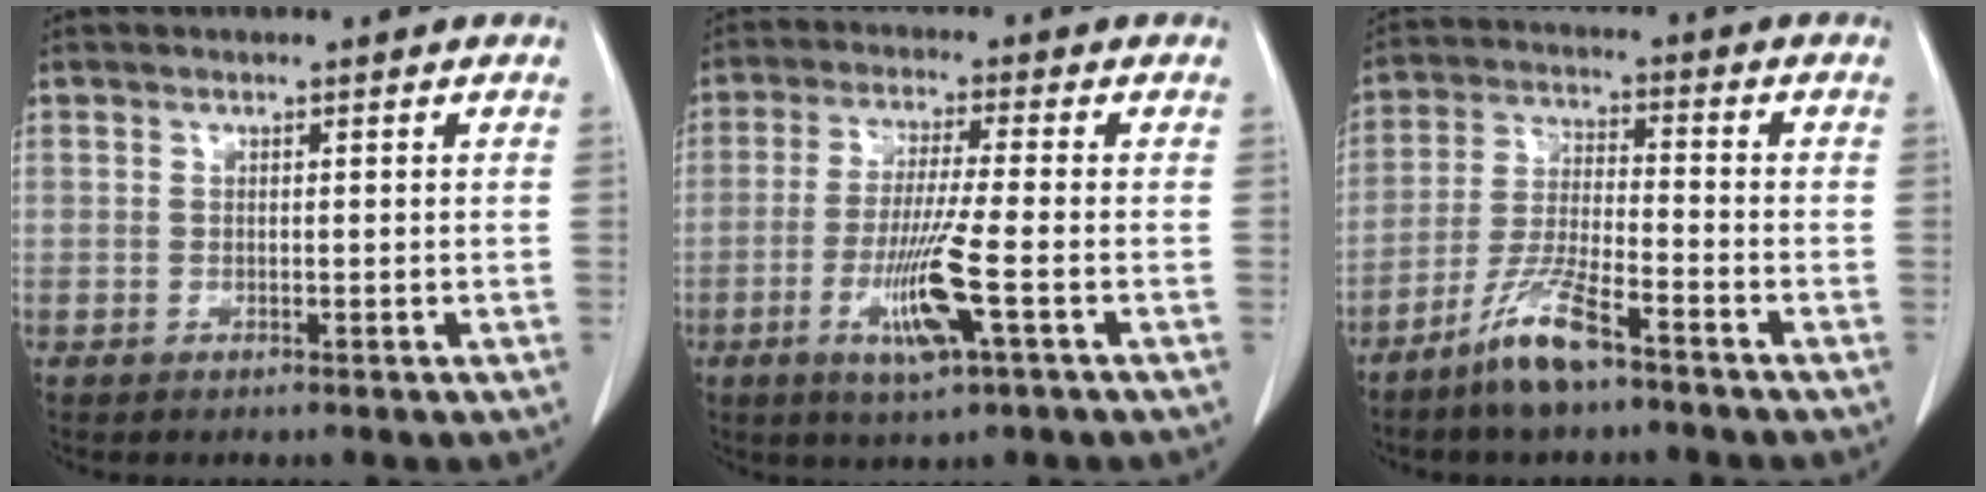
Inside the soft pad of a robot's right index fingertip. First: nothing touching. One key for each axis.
{"total": 9.2, "fx": -3.1, "fy": -0.2, "fz": 8.6, "tx": -0.168, "ty": -0.014, "tz": -0.058}
{"total": 8.8, "fx": -6.2, "fy": 1.2, "fz": 6.1, "tx": -0.130, "ty": -0.016, "tz": -0.122}